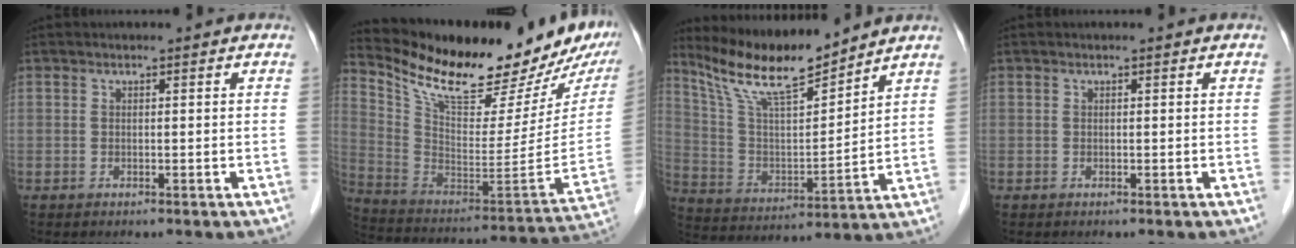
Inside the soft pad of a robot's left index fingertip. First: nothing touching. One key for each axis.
{"total": 26.2, "fx": 20.7, "fy": 5.5, "fz": 15.0, "tx": -0.249, "ty": -0.045, "tz": 0.314}
{"total": 12.9, "fx": 11.6, "fy": 0.9, "fz": 5.5, "tx": -0.115, "ty": 0.001, "tz": 0.222}
{"total": 0.0}